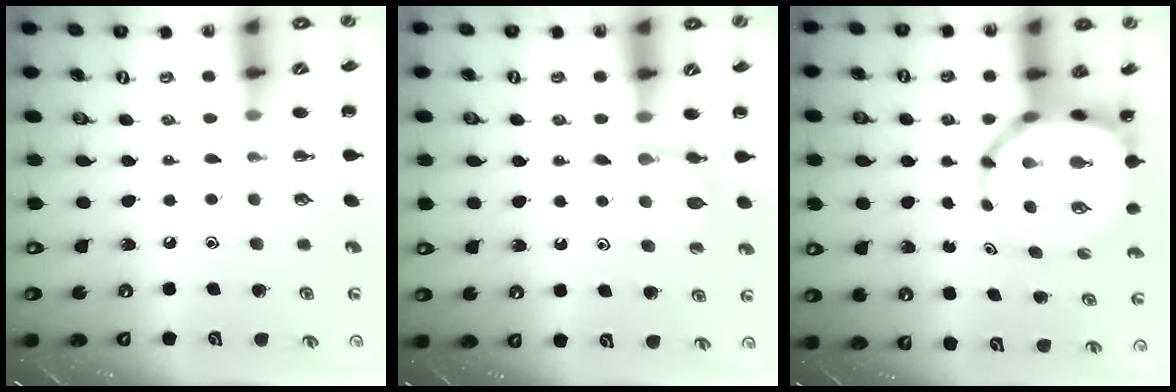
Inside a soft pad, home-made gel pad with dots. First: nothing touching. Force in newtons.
{"total": 4.5, "press": 4.3, "slide": 1.3}
{"total": 6.6, "press": 6.3, "slide": 2.2}